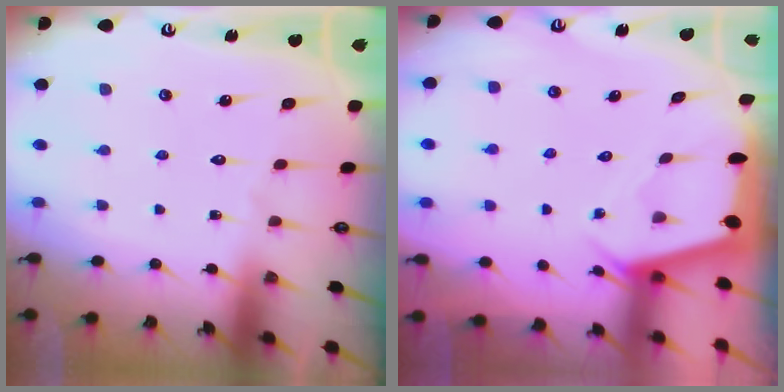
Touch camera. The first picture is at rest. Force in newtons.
{"total": 2.5, "press": 2.5, "slide": 0.3}